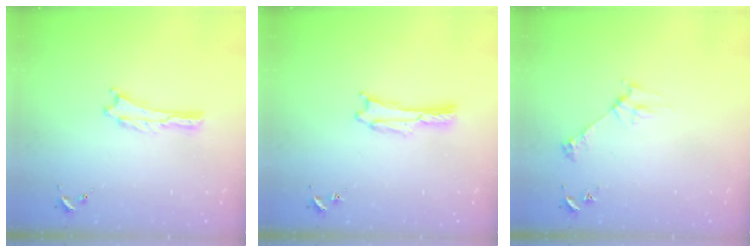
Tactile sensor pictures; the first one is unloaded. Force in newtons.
{"total": 1.1, "press": 1.1, "slide": 0.0}
{"total": 2.8, "press": 2.8, "slide": 0.3}